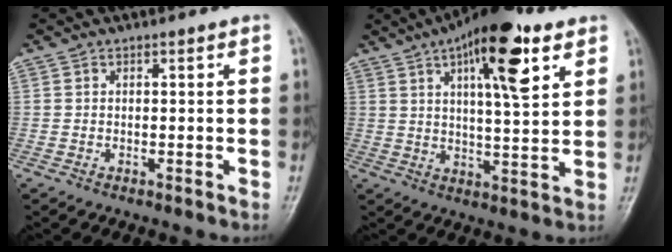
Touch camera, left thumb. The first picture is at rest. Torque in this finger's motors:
{"motor_torque": [0.66, 0.67, 1.64, -1.14, 0.35]}